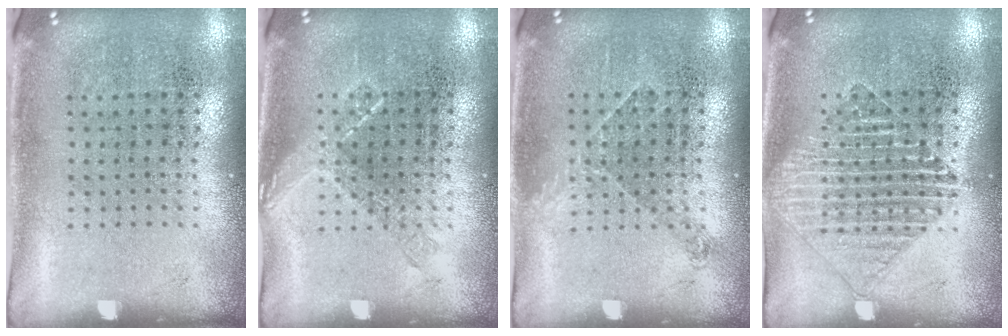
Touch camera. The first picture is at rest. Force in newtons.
{"total": 0.9, "press": 0.8, "slide": 0.3}
{"total": 1.0, "press": 0.8, "slide": 0.6}
{"total": 1.4, "press": 1.3, "slide": 0.3}